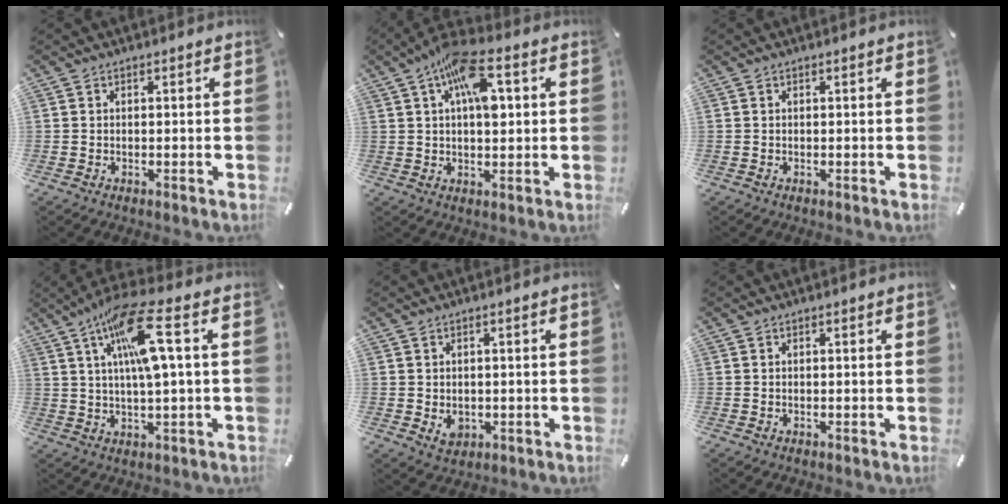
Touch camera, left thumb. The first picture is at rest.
{"total": 12.4, "force": [3.7, 5.9, 10.2], "torque": [-0.170, -0.002, 0.061]}
{"total": 0.0}
{"total": 14.4, "force": [5.0, 2.3, 13.3], "torque": [-0.260, -0.007, 0.077]}
{"total": 3.3, "force": [-0.4, 2.8, 1.7], "torque": [-0.011, -0.002, -0.006]}
{"total": 0.0}